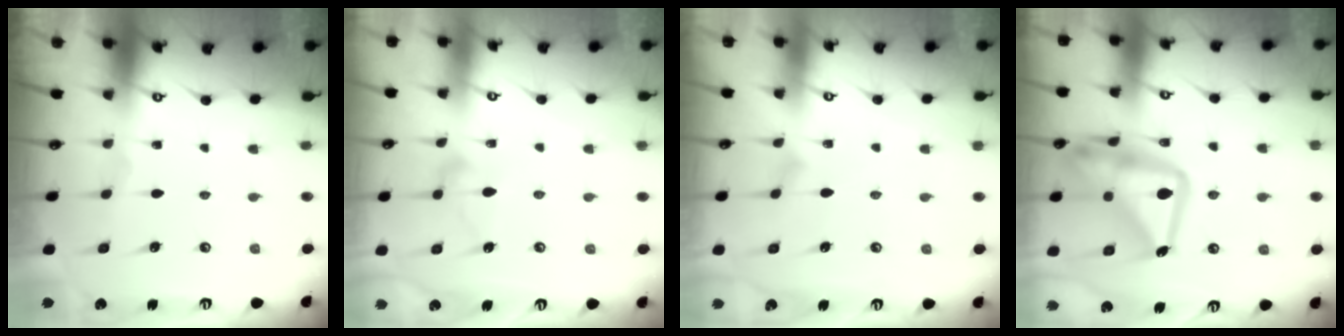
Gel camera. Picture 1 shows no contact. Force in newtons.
{"total": 8.2, "press": 8.2, "slide": 0.3}
{"total": 6.9, "press": 6.9, "slide": 0.4}
{"total": 22.3, "press": 22.2, "slide": 2.1}